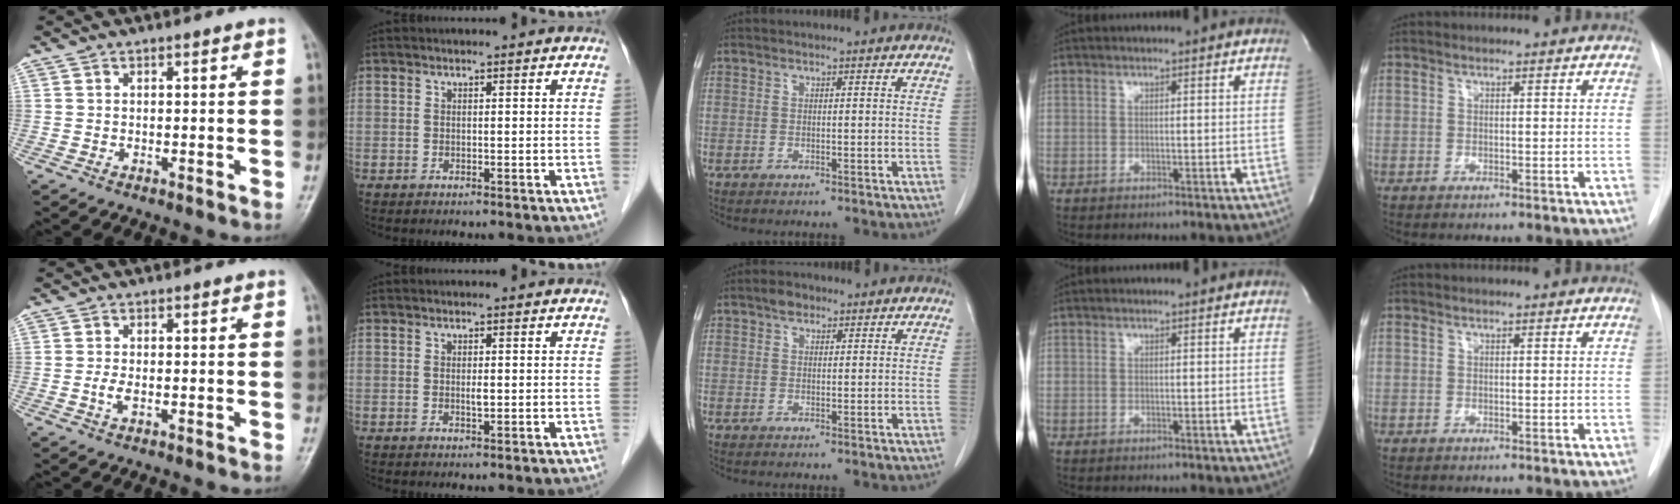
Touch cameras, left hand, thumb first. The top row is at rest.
{"thumb": {"total": 2.0, "force": [-0.4, 0.9, 1.7], "torque": [-0.039, 0.000, -0.010]}, "index": {"total": 0.9, "force": [0.0, 0.2, 0.9], "torque": [-0.016, -0.002, 0.001]}, "middle": {"total": 2.0, "force": [1.3, 1.1, 0.9], "torque": [-0.016, 0.006, 0.020]}}